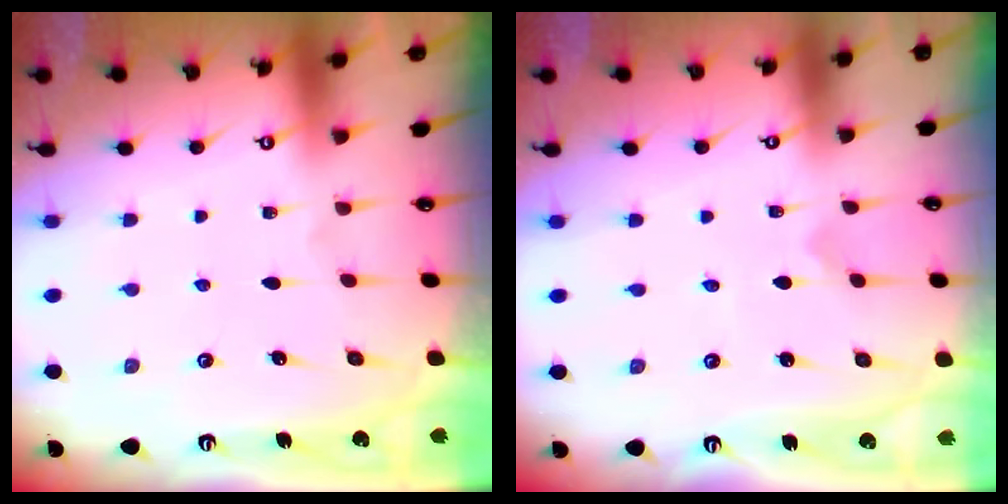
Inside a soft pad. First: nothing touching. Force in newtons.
{"total": 0.0}